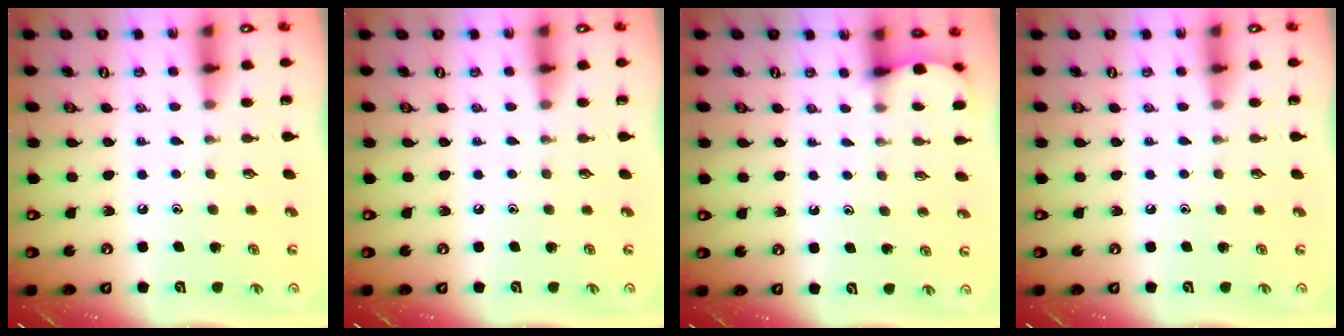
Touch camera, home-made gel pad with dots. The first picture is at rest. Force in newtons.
{"total": 0.0}
{"total": 2.1, "press": 2.1, "slide": 0.2}
{"total": 0.0}